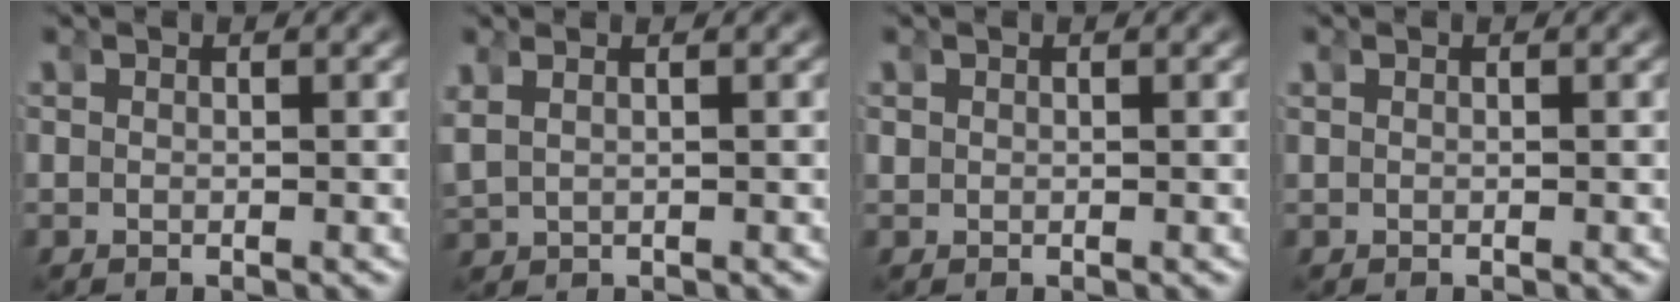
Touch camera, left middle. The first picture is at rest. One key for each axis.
{"total": 2.5, "fx": 0.8, "fy": 1.8, "fz": 1.5, "tx": -0.039, "ty": 0.005, "tz": 0.017}
{"total": 0.6, "fx": 0.1, "fy": 0.6, "fz": 0.1, "tx": -0.007, "ty": 0.000, "tz": 0.004}
{"total": 0.0}